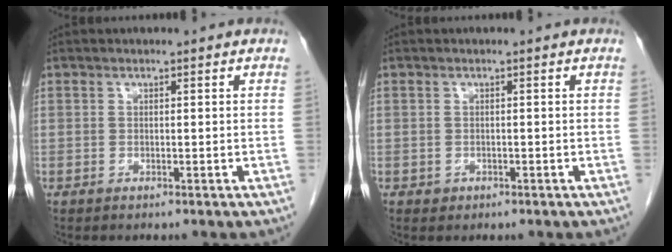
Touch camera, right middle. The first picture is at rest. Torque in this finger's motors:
{"motor_torque": [0.32, 0.08, -0.03, -0.01]}